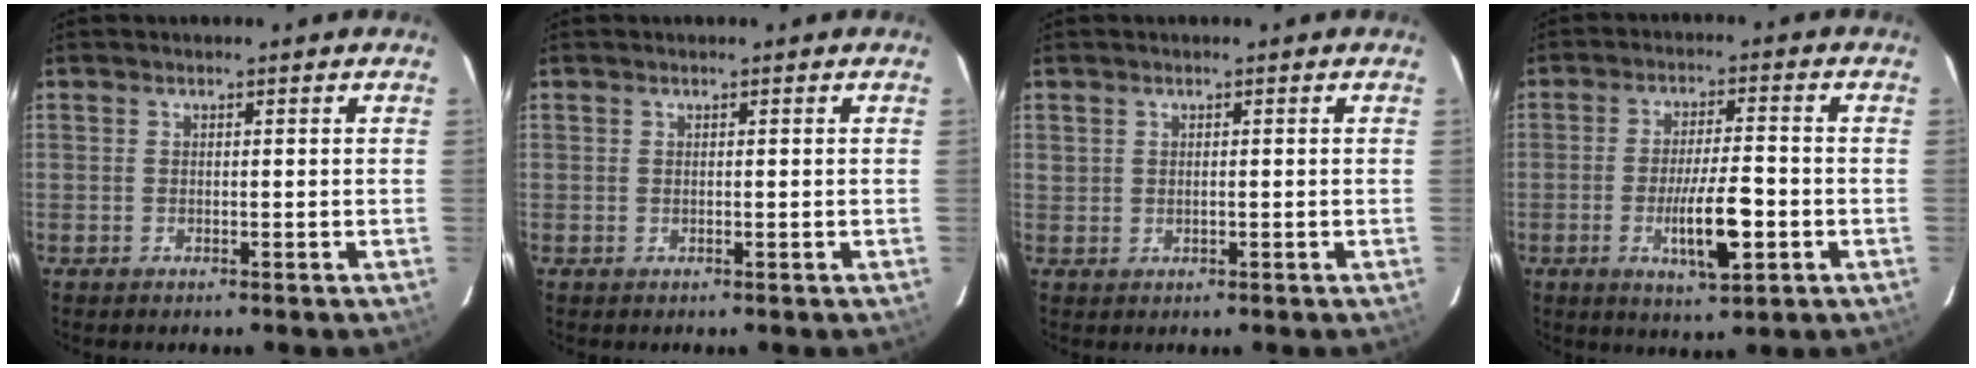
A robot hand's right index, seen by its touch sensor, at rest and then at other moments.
{"total": 0.0}
{"total": 0.9, "force": [0.2, 0.8, 0.5], "torque": [-0.014, 0.005, 0.007]}
{"total": 8.6, "force": [-2.7, 1.4, 8.1], "torque": [-0.137, -0.007, -0.044]}